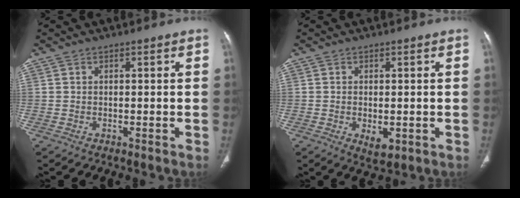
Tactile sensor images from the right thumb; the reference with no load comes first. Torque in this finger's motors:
{"motor_torque": [-0.30, 0.20, -0.34, 0.02, -0.05]}